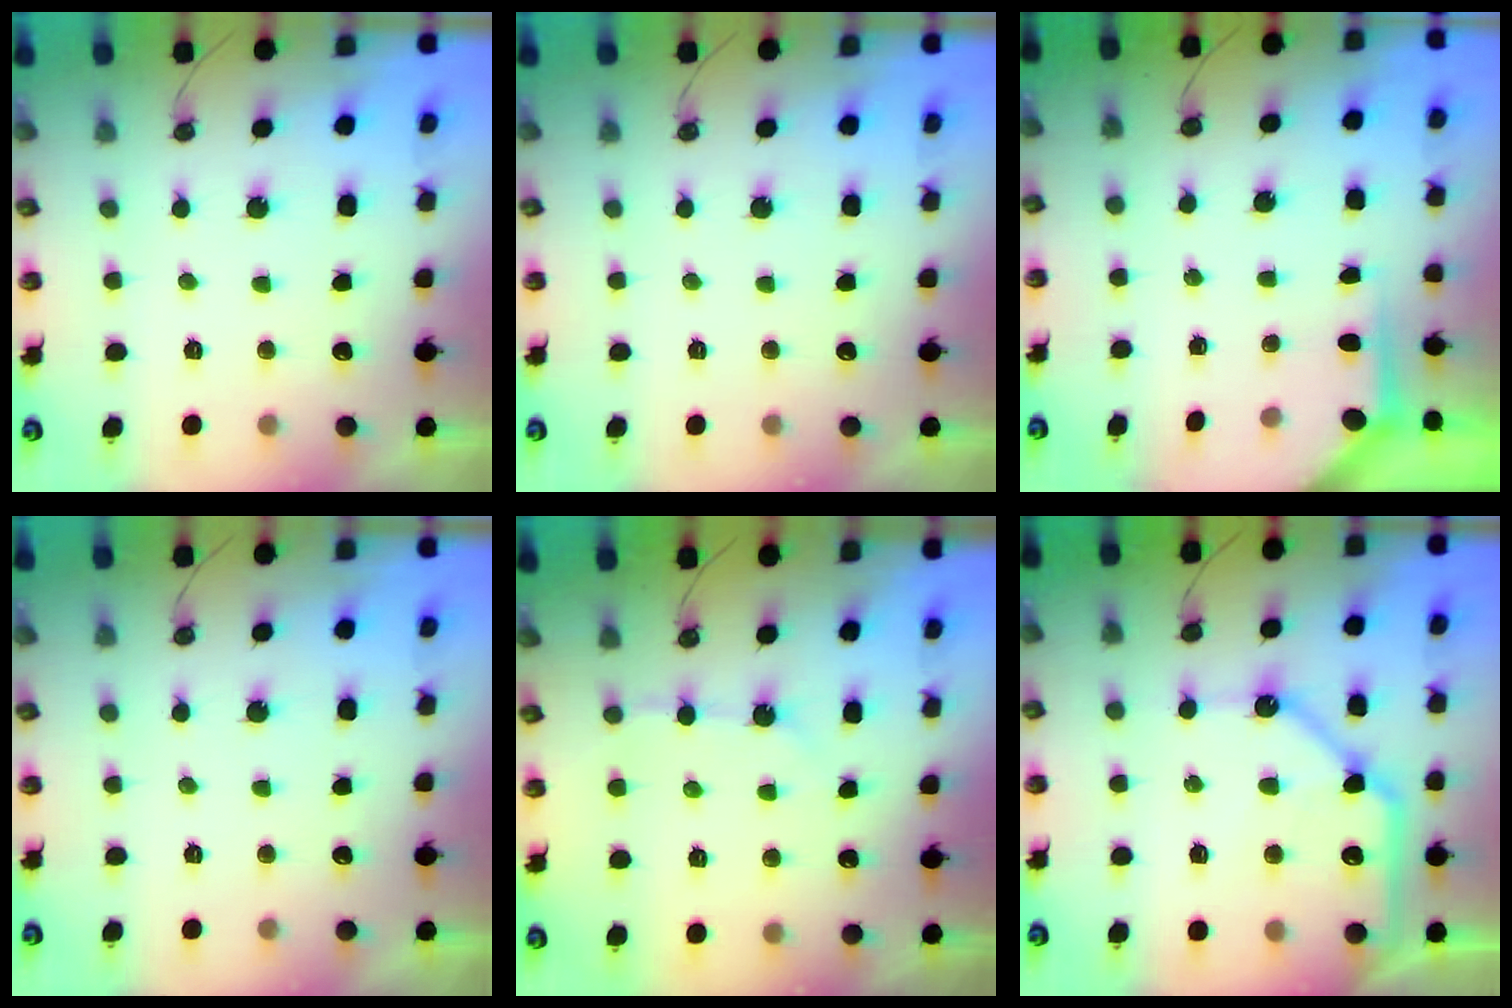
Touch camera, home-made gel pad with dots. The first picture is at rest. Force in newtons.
{"total": 0.0}
{"total": 3.8, "press": 3.8, "slide": 0.4}
{"total": 0.0}
{"total": 6.2, "press": 6.2, "slide": 0.5}
{"total": 17.0, "press": 16.9, "slide": 2.4}